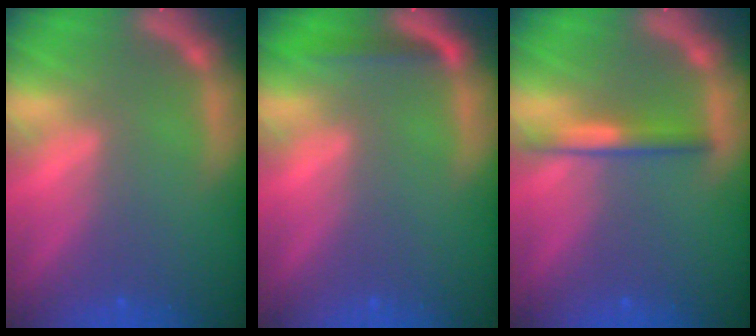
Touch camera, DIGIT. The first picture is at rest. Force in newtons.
{"total": 1.9}
{"total": 2.5}